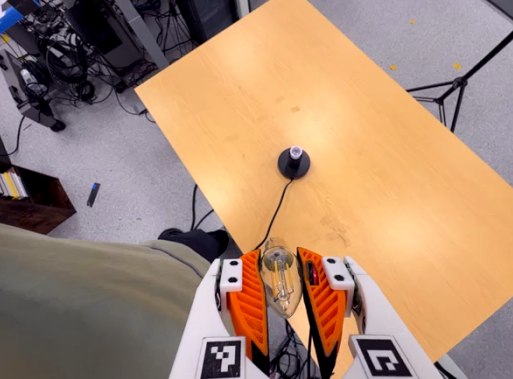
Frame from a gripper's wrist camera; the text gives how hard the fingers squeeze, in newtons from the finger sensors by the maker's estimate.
{"total": 21.8, "left": 24.5, "right": 19.2}